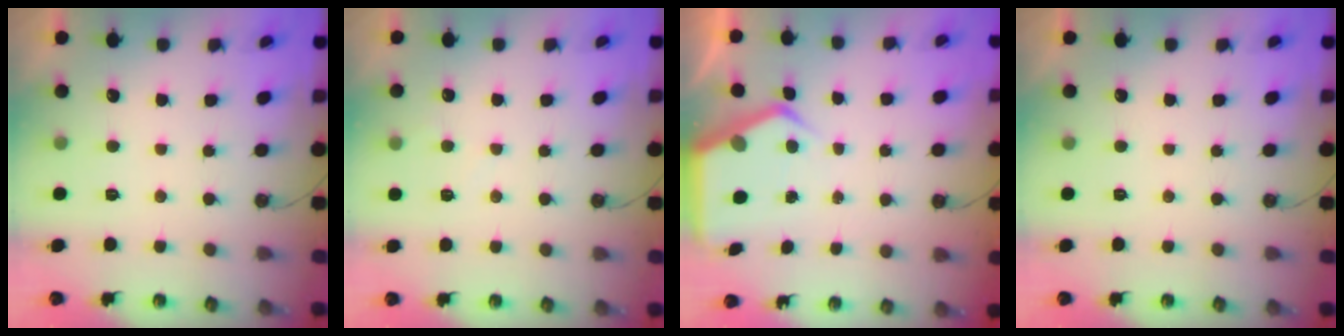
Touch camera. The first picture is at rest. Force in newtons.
{"total": 2.9, "press": 2.9, "slide": 0.3}
{"total": 5.1, "press": 5.0, "slide": 0.3}
{"total": 0.0}